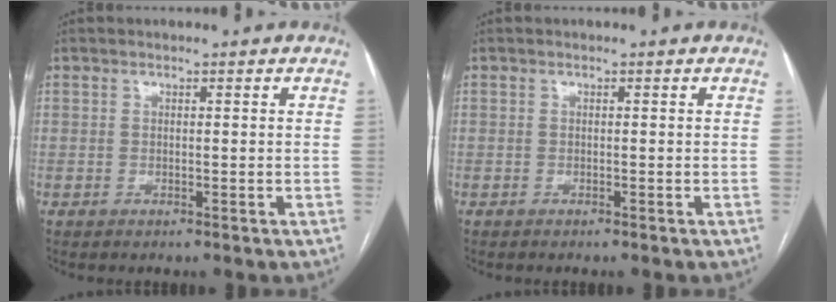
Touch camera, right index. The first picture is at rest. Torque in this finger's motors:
{"motor_torque": [0.00, -0.07, -0.02, 0.01]}